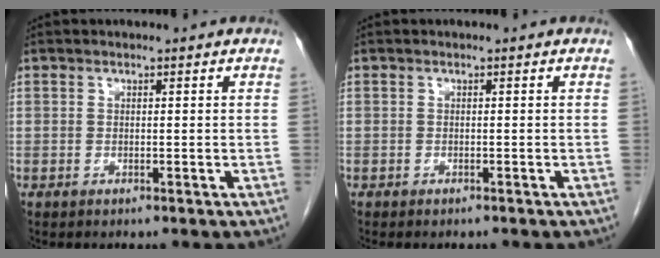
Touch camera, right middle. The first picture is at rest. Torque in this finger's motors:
{"motor_torque": [0.08, -0.05, 0.00, 0.00]}